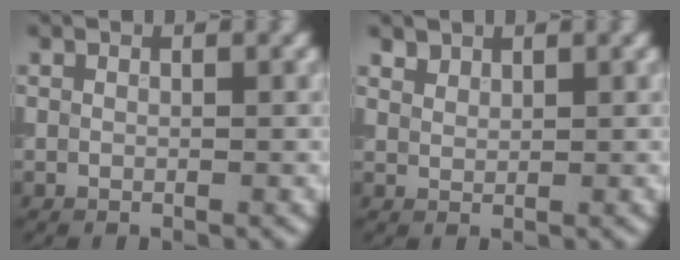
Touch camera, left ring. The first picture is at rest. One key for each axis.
{"total": 1.3, "fx": 1.2, "fy": 0.5, "fz": 0.2, "tx": -0.006, "ty": 0.001, "tz": 0.029}